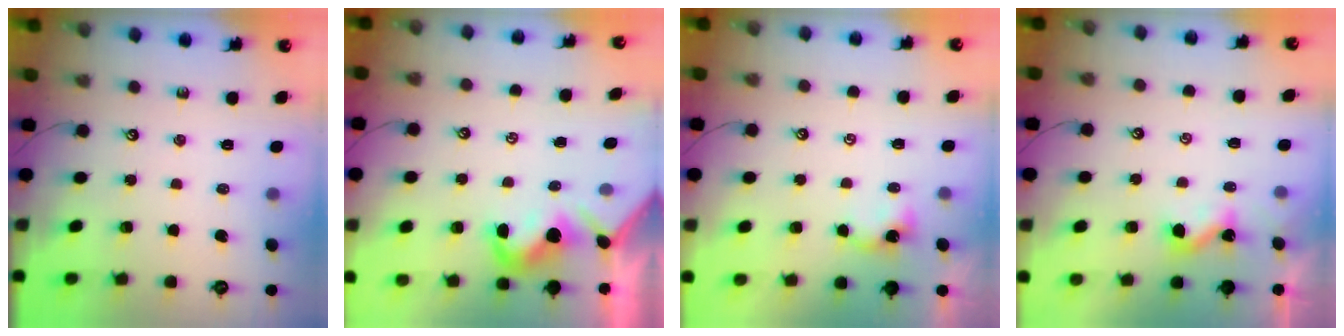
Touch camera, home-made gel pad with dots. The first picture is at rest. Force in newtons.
{"total": 1.9, "press": 1.8, "slide": 0.6}
{"total": 3.0, "press": 3.0, "slide": 0.1}
{"total": 1.1, "press": 1.1, "slide": 0.2}